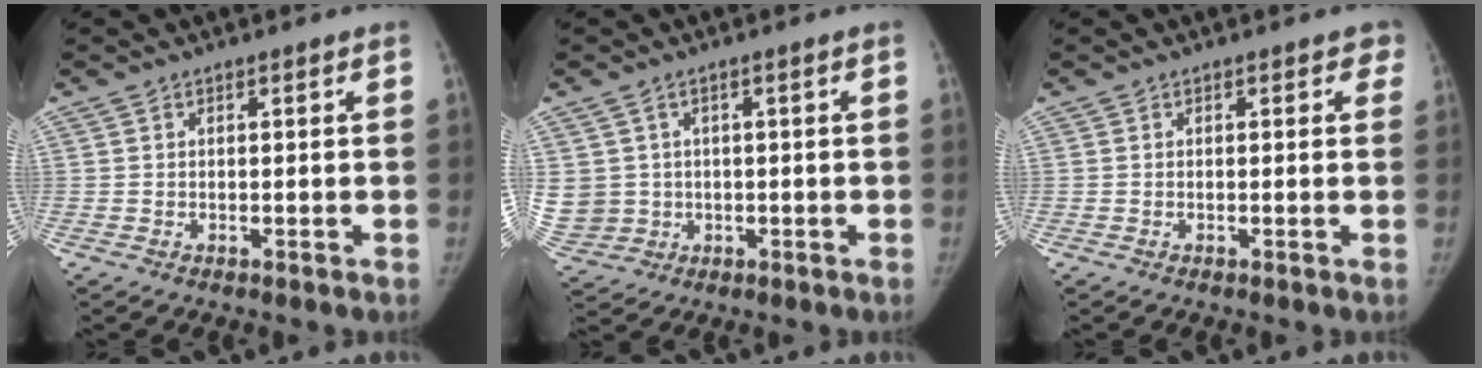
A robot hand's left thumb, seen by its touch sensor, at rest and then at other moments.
{"total": 8.1, "force": [0.5, 7.5, 3.1], "torque": [-0.075, 0.007, 0.032]}
{"total": 1.5, "force": [0.8, 1.0, 0.7], "torque": [0.018, 0.001, 0.000]}